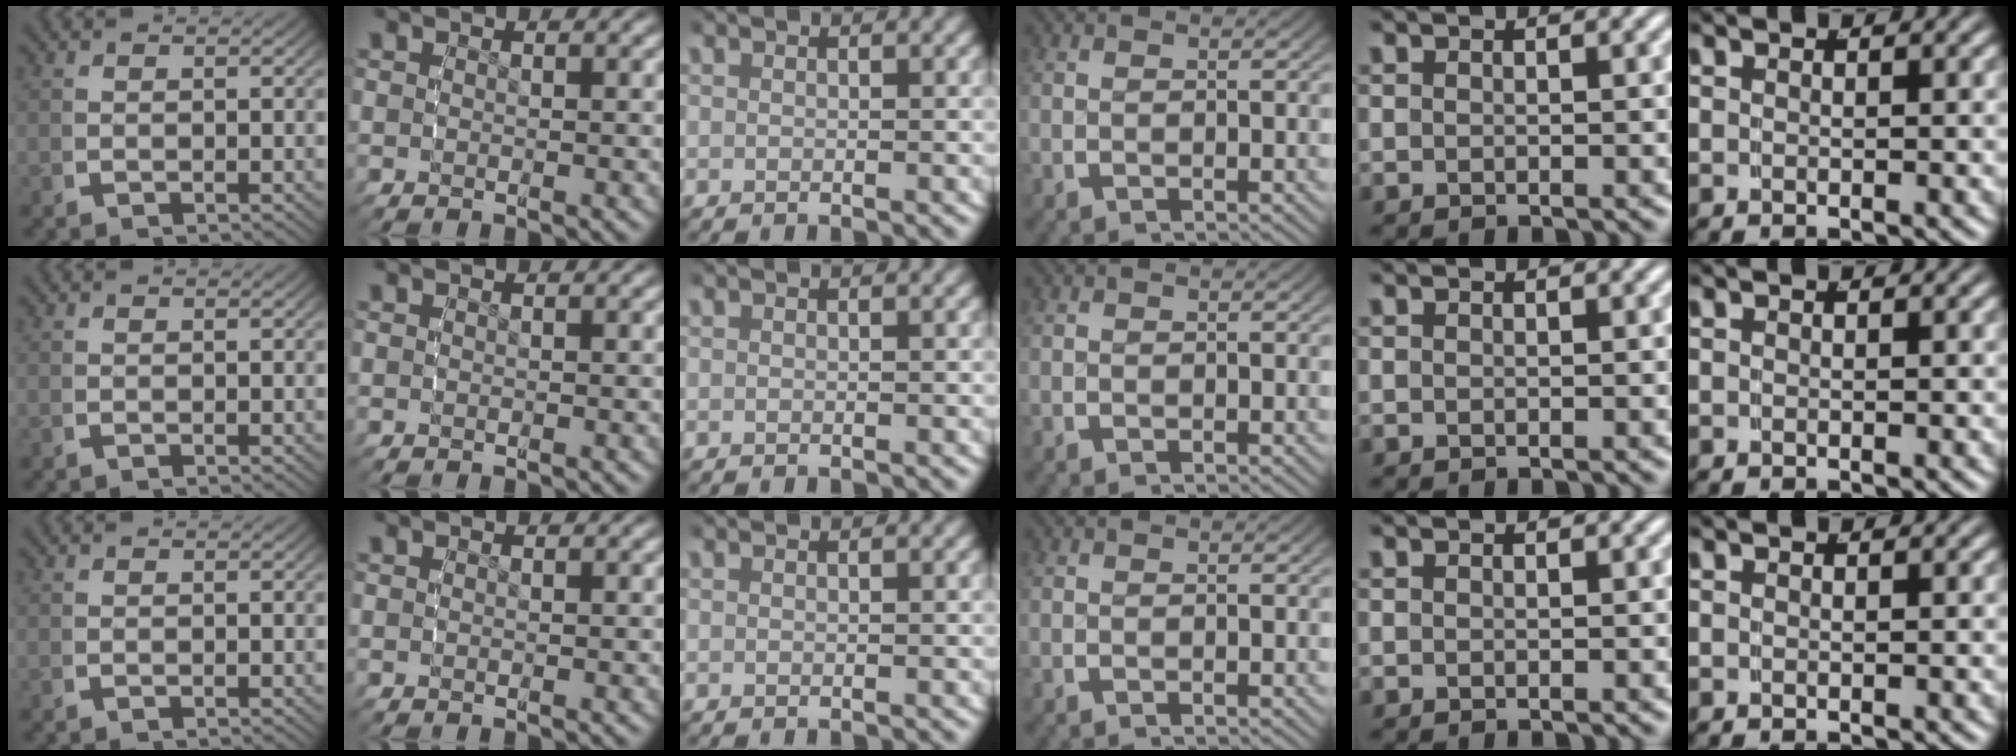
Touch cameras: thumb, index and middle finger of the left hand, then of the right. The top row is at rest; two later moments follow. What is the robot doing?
{"motion": "reach", "object": "shorts"}